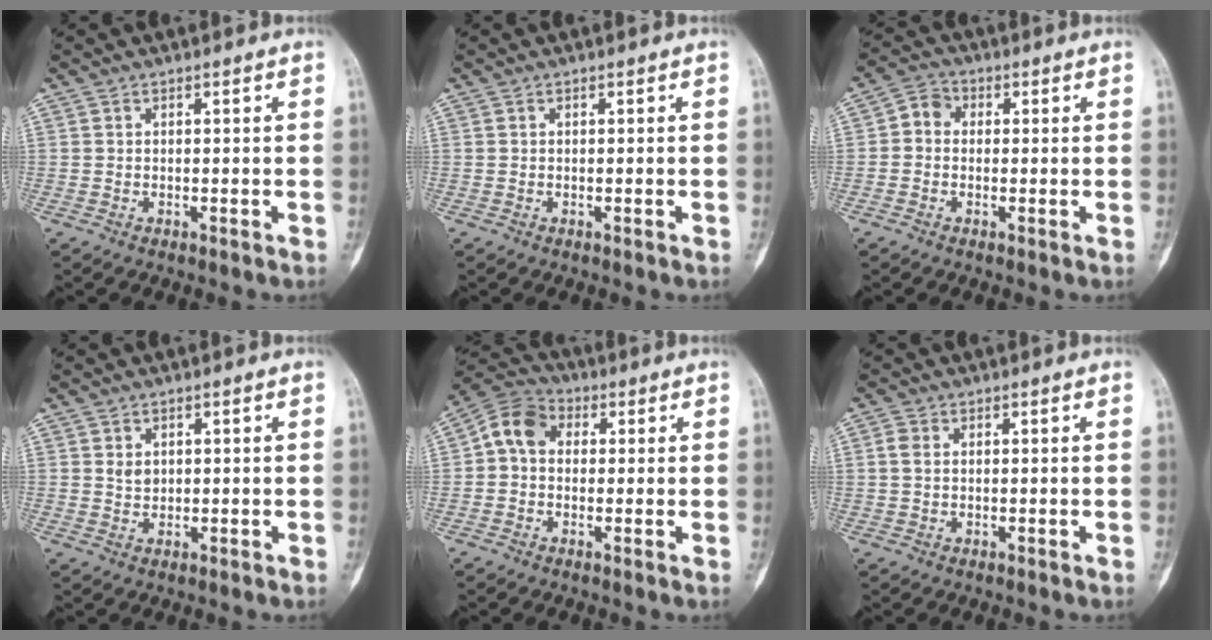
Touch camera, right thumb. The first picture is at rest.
{"total": 0.0}
{"total": 4.0, "force": [0.0, 3.4, 2.0], "torque": [-0.019, 0.010, -0.014]}
{"total": 1.9, "force": [0.6, 1.5, 1.0], "torque": [-0.012, -0.003, 0.012]}
{"total": 7.6, "force": [0.6, 5.9, 4.8], "torque": [-0.076, 0.026, -0.003]}
{"total": 2.1, "force": [0.4, 1.5, 1.5], "torque": [-0.035, 0.005, 0.009]}